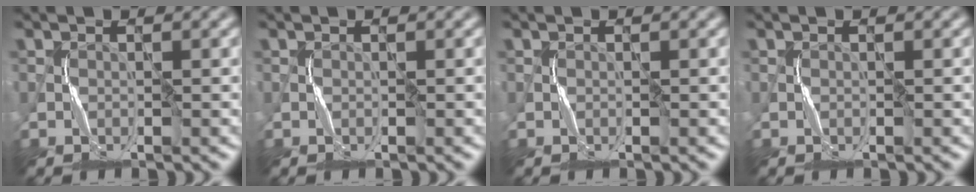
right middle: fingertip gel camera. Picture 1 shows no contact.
{"total": 0.0}
{"total": 0.0}
{"total": 0.0}